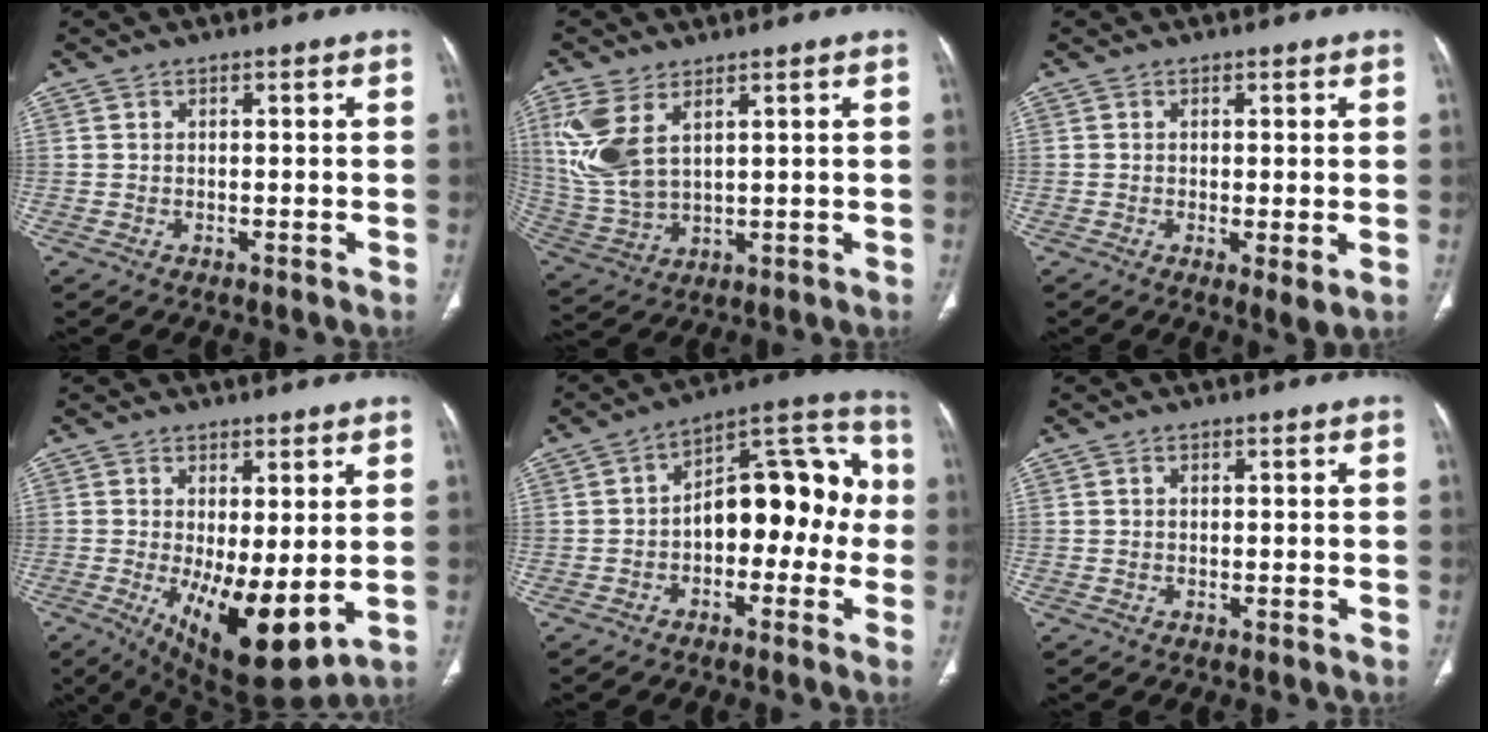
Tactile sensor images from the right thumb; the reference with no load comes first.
{"total": 11.3, "force": [4.6, 5.9, 8.5], "torque": [-0.199, -0.010, 0.112]}
{"total": 3.2, "force": [-0.4, 0.8, 3.1], "torque": [-0.059, -0.016, -0.009]}
{"total": 13.4, "force": [-1.7, 4.9, 12.4], "torque": [-0.195, -0.030, -0.006]}
{"total": 15.7, "force": [-1.6, 9.3, 12.6], "torque": [-0.131, 0.057, -0.036]}
{"total": 0.0}